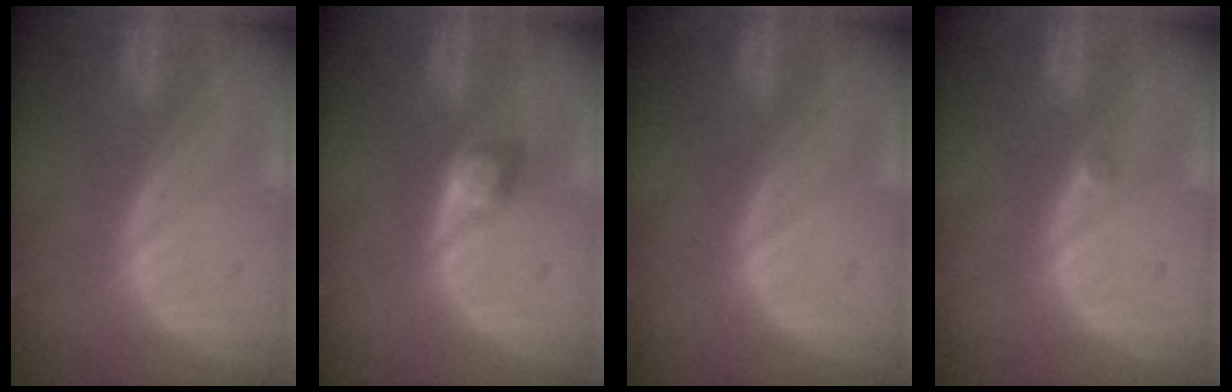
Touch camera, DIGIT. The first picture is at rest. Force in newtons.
{"total": 2.3, "press": 2.3, "slide": 0.2}
{"total": 0.0}
{"total": 0.6, "press": 0.5, "slide": 0.3}